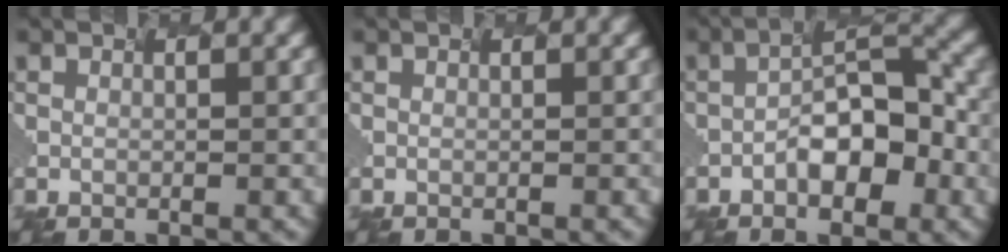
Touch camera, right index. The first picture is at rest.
{"total": 0.0}
{"total": 5.9, "force": [-2.9, 2.4, 4.5], "torque": [-0.074, 0.017, -0.050]}